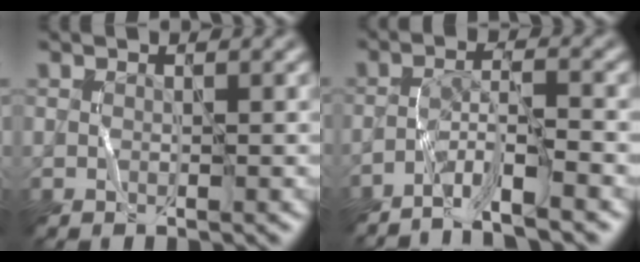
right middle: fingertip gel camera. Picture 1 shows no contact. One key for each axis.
{"total": 4.2, "fx": -3.4, "fy": 0.1, "fz": 2.4, "tx": -0.044, "ty": 0.012, "tz": -0.069}